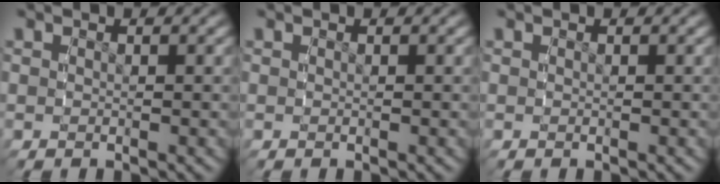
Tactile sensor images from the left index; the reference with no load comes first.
{"total": 0.0}
{"total": 0.0}